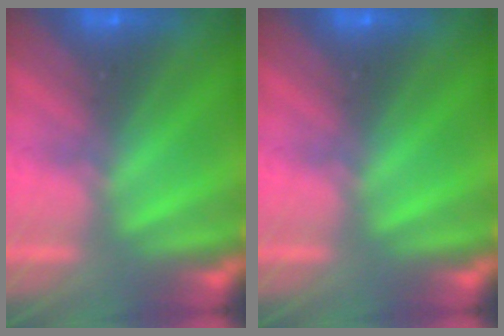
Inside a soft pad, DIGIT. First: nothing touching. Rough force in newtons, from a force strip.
{"total": 0.0}